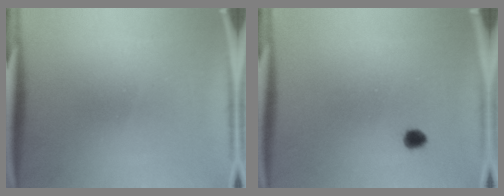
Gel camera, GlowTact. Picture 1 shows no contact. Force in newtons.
{"total": 1.6}